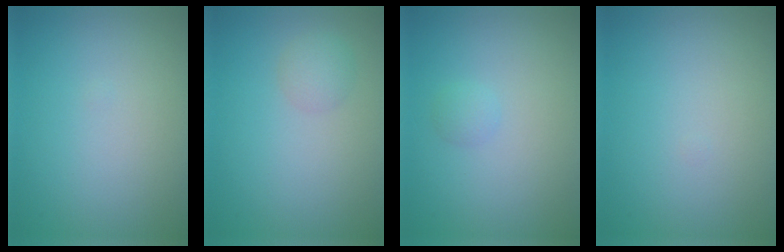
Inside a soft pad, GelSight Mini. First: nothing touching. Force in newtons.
{"total": 1.5, "press": 1.5, "slide": 0.0}
{"total": 0.8, "press": 0.8, "slide": 0.1}
{"total": 0.0}